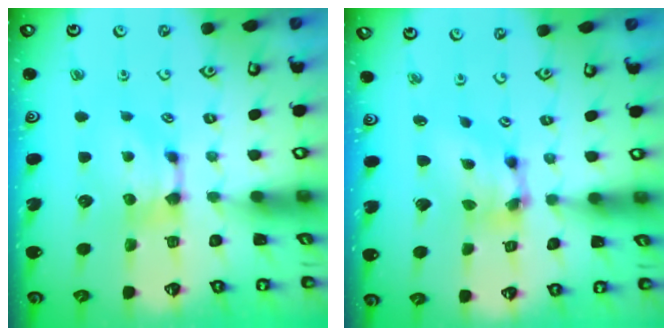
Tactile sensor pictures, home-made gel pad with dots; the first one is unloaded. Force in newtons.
{"total": 6.2, "press": 5.7, "slide": 2.4}